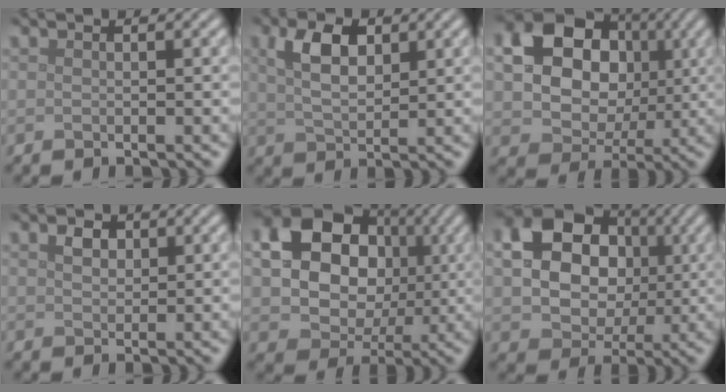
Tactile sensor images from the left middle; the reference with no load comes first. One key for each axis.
{"total": 4.4, "fx": 1.8, "fy": 2.5, "fz": 3.2, "tx": -0.069, "ty": 0.005, "tz": 0.034}
{"total": 13.1, "fx": 3.1, "fy": 10.5, "fz": 7.2, "tx": -0.133, "ty": 0.035, "tz": 0.046}
{"total": 1.7, "fx": 0.8, "fy": 1.3, "fz": 0.9, "tx": -0.019, "ty": 0.002, "tz": 0.013}
{"total": 14.7, "fx": 3.2, "fy": 12.0, "fz": 7.8, "tx": -0.148, "ty": 0.037, "tz": 0.051}
{"total": 14.5, "fx": 3.1, "fy": 11.9, "fz": 7.7, "tx": -0.148, "ty": 0.031, "tz": 0.048}